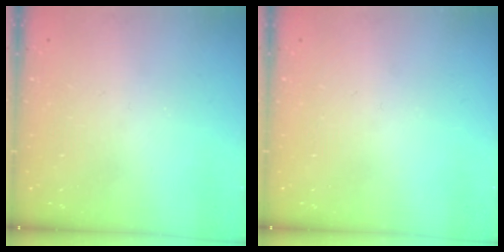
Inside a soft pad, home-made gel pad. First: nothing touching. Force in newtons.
{"total": 0.0}